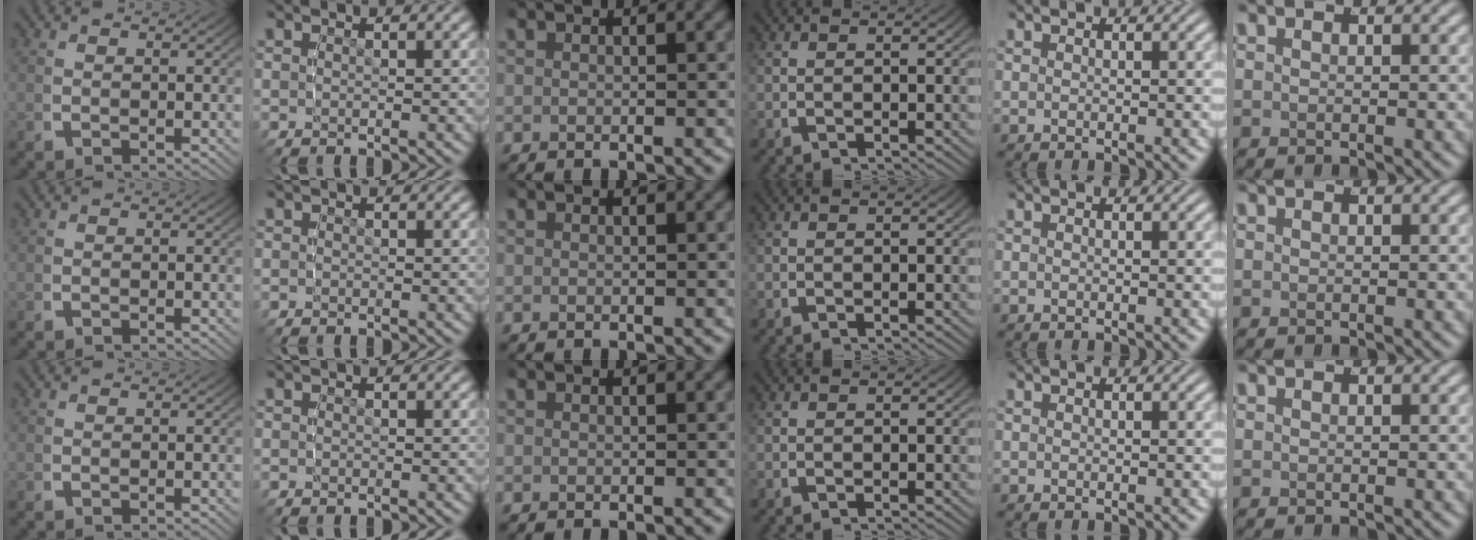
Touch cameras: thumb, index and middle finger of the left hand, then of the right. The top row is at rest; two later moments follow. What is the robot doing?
{"motion": "lift_and_place", "object": "sponge"}